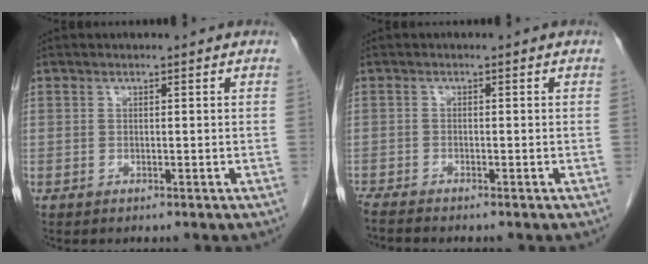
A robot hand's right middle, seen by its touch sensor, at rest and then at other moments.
{"total": 2.5, "force": [-2.4, -0.2, 0.9], "torque": [-0.017, -0.008, -0.044]}